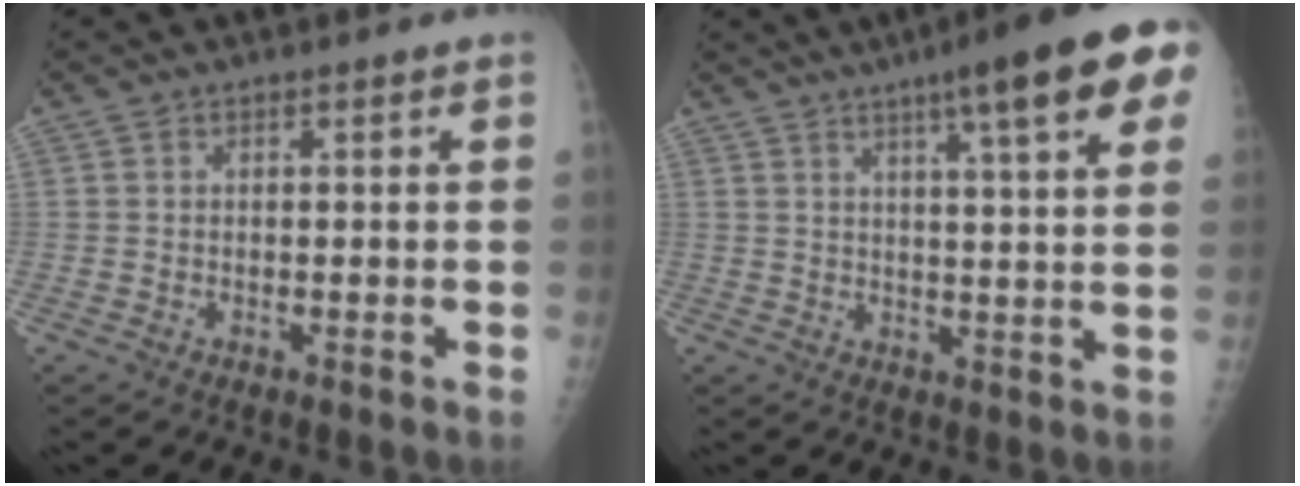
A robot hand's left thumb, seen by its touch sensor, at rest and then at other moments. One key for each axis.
{"total": 16.6, "fx": 8.7, "fy": 2.4, "fz": 13.9, "tx": -0.178, "ty": -0.011, "tz": 0.110}